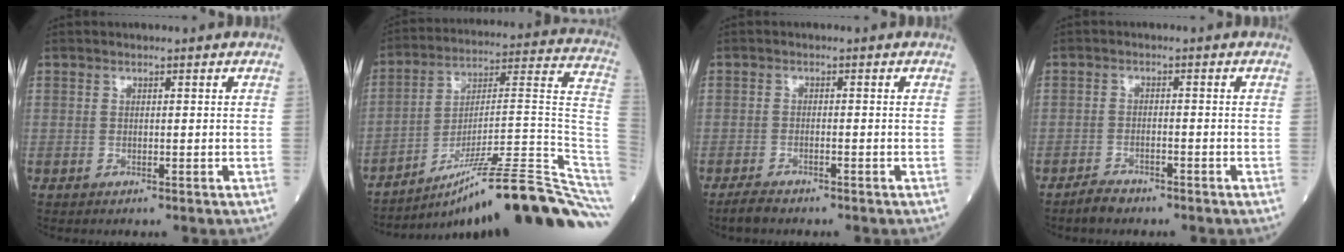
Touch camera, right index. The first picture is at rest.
{"total": 25.3, "force": [-18.8, 0.4, 16.9], "torque": [-0.146, 0.027, -0.291]}
{"total": 2.4, "force": [-2.0, 0.5, 1.1], "torque": [-0.026, -0.004, -0.037]}
{"total": 2.6, "force": [-2.3, 0.8, 0.9], "torque": [-0.022, -0.001, -0.040]}